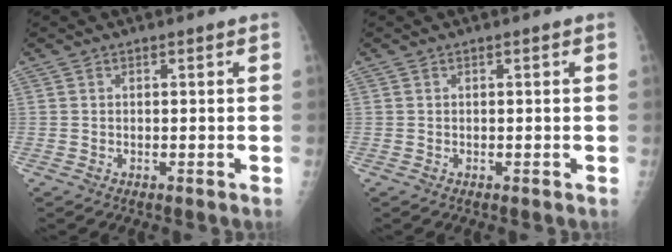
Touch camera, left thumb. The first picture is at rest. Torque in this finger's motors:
{"motor_torque": [0.00, 0.00, 0.00, -0.01, 0.00]}